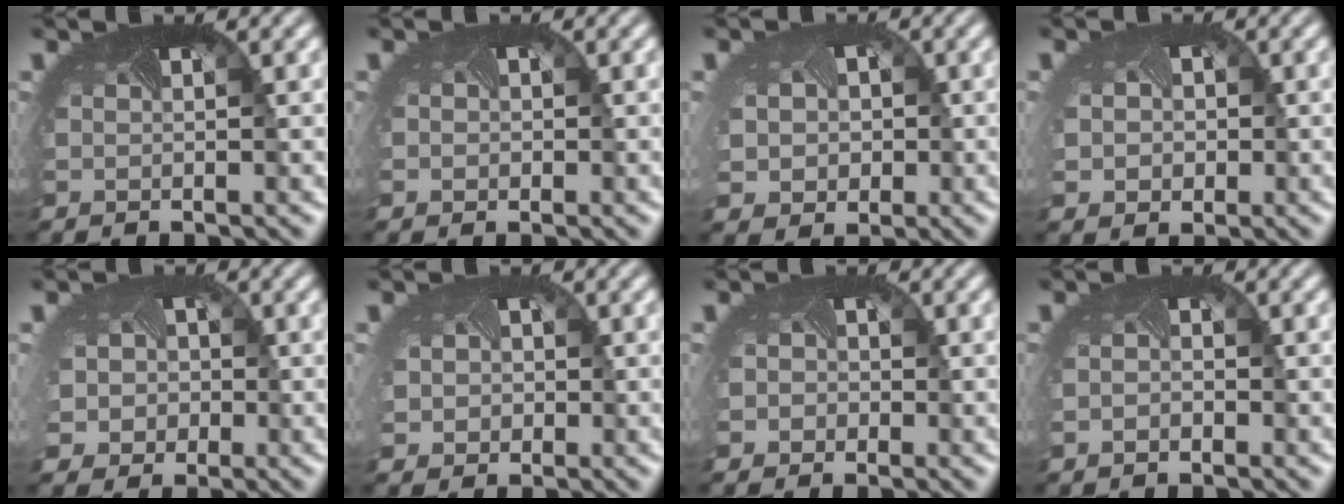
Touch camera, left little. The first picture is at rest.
{"total": 0.8, "force": [-0.1, 0.8, -0.1], "torque": [0.001, -0.005, 0.000]}
{"total": 4.6, "force": [-0.2, 4.0, 2.2], "torque": [-0.041, -0.013, -0.006]}
{"total": 3.2, "force": [0.1, 2.8, 1.6], "torque": [-0.030, -0.005, 0.003]}
{"total": 5.3, "force": [-1.0, 4.9, 1.9], "torque": [-0.040, -0.009, -0.033]}
{"total": 3.2, "force": [0.0, 2.9, 1.4], "torque": [-0.023, -0.006, -0.008]}
{"total": 2.1, "force": [-0.6, 2.0, 0.5], "torque": [0.000, -0.004, -0.014]}
{"total": 0.7, "force": [-0.6, 0.3, 0.1], "torque": [-0.005, -0.009, -0.010]}